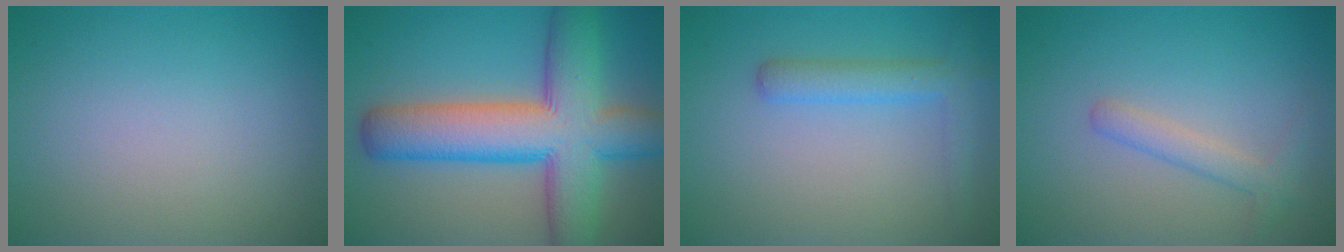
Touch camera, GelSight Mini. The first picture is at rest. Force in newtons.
{"total": 11.6, "press": 11.6, "slide": 0.6}
{"total": 2.9, "press": 2.9, "slide": 0.1}
{"total": 2.0, "press": 2.0, "slide": 0.0}